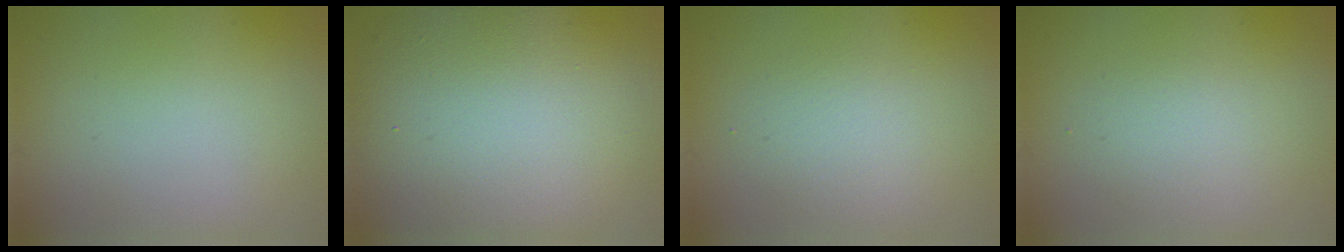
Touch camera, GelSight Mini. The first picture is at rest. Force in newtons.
{"total": 11.5, "press": 11.5, "slide": 1.0}
{"total": 2.1, "press": 2.1, "slide": 0.0}
{"total": 1.7, "press": 1.7, "slide": 0.1}